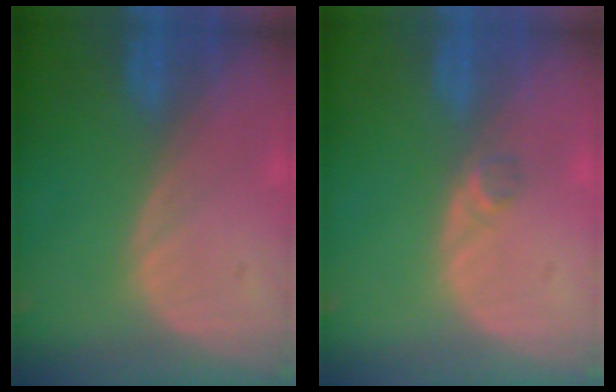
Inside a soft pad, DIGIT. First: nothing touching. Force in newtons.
{"total": 1.3, "press": 1.1, "slide": 0.7}